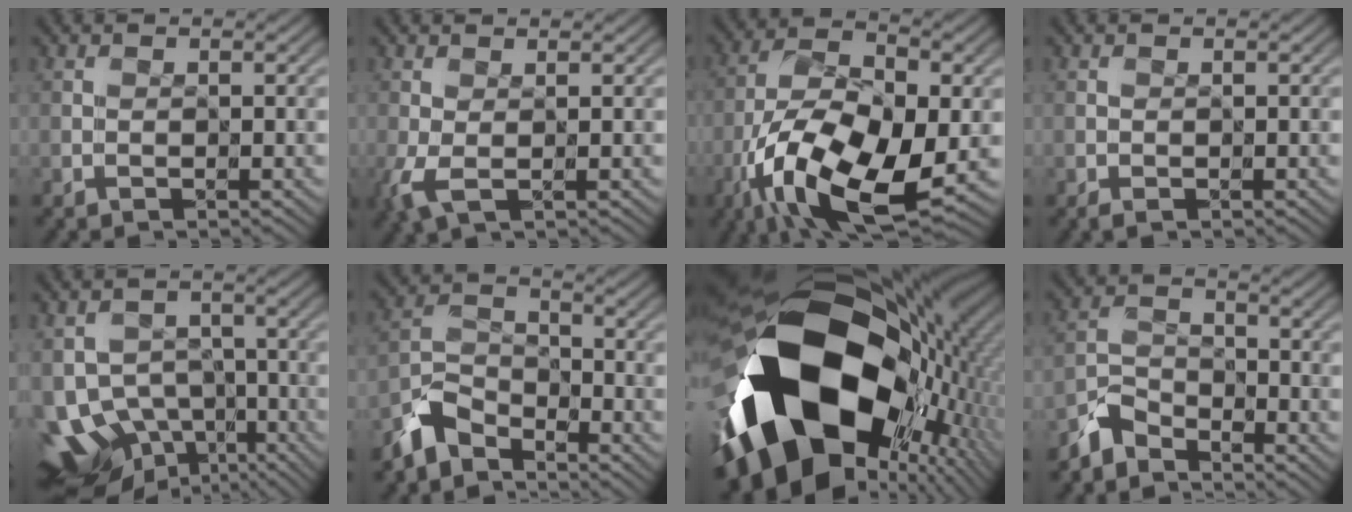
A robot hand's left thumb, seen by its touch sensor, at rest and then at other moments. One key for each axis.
{"total": 2.6, "fx": -0.5, "fy": 1.1, "fz": 2.3, "tx": -0.070, "ty": -0.008, "tz": -0.008}
{"total": 15.7, "fx": -6.7, "fy": 7.3, "fz": 12.3, "tx": -0.241, "ty": -0.025, "tz": -0.131}
{"total": 0.7, "fx": -0.4, "fy": 0.3, "fz": 0.5, "tx": -0.011, "ty": -0.002, "tz": -0.006}
{"total": 11.0, "fx": -6.8, "fy": 7.3, "fz": 4.7, "tx": -0.103, "ty": -0.025, "tz": -0.101}
{"total": 5.5, "fx": -4.7, "fy": 2.4, "fz": 1.5, "tx": -0.037, "ty": -0.002, "tz": -0.110}
{"total": 21.9, "fx": -4.4, "fy": 14.9, "fz": 15.4, "tx": -0.324, "ty": -0.071, "tz": -0.049}
{"total": 4.0, "fx": -3.7, "fy": 1.5, "fz": 0.5, "tx": -0.015, "ty": -0.002, "tz": -0.089}